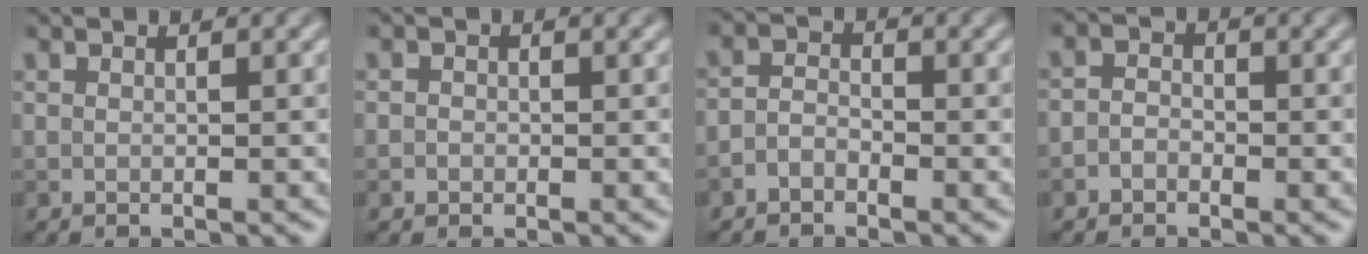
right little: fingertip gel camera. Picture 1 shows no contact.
{"total": 0.8, "force": [-0.2, 0.7, 0.2], "torque": [0.002, -0.004, -0.006]}
{"total": 1.6, "force": [-1.1, 0.9, 0.8], "torque": [-0.016, 0.005, -0.027]}
{"total": 1.4, "force": [-0.8, 1.0, 0.6], "torque": [-0.006, 0.003, -0.022]}